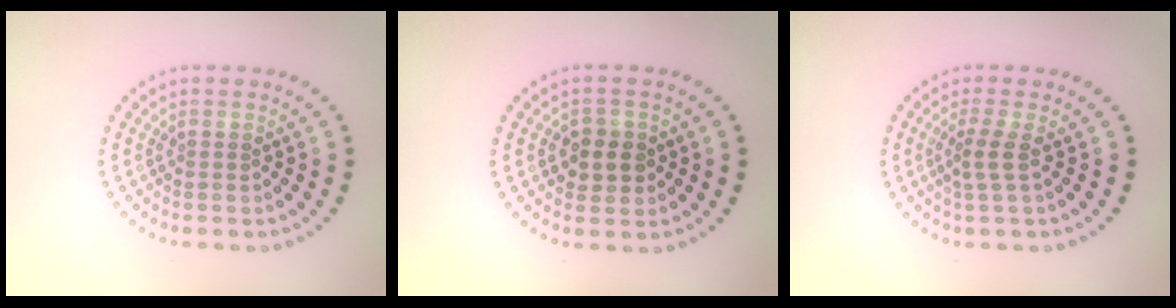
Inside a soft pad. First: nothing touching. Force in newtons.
{"total": 2.4, "press": 2.3, "slide": 0.6}
{"total": 2.0, "press": 1.3, "slide": 1.4}